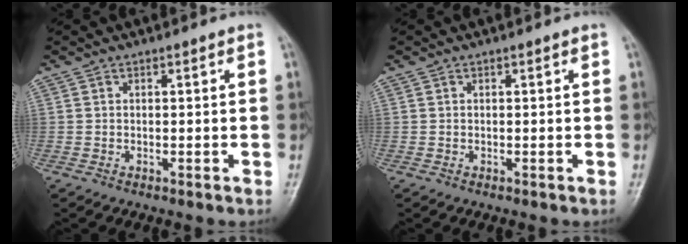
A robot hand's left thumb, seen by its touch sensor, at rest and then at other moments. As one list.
[{"total": 0.0}]